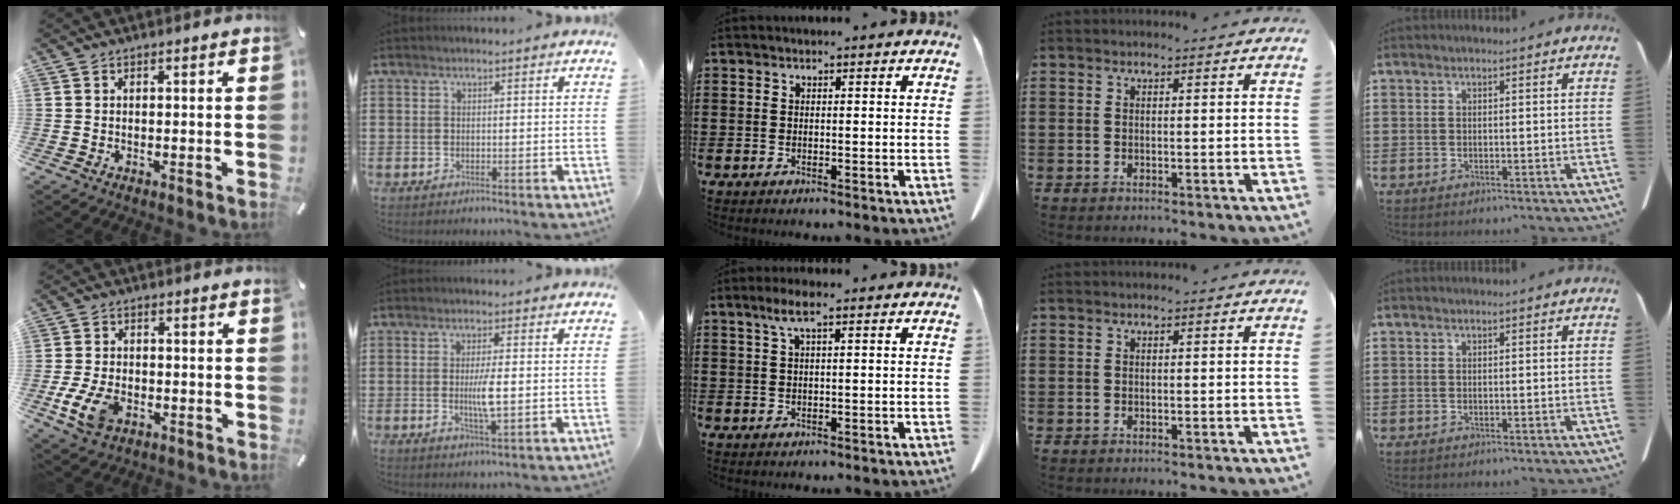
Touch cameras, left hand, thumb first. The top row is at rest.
{"thumb": {"total": 8.3, "force": [-2.9, 5.5, 5.5], "torque": [-0.121, 0.006, -0.049]}, "index": {"total": 4.3, "force": [-0.2, 0.6, 4.2], "torque": [-0.082, -0.003, -0.007]}, "middle": {"total": 2.9, "force": [1.3, 0.4, 2.6], "torque": [-0.054, 0.004, 0.021]}}